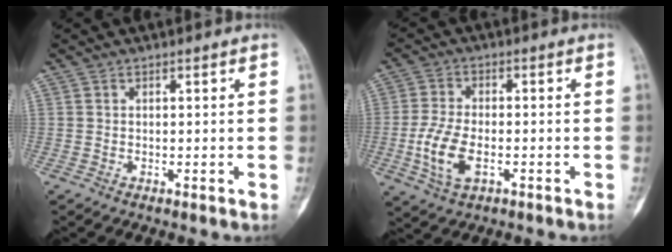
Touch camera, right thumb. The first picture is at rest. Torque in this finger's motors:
{"motor_torque": [-0.09, 0.42, 0.44, 0.31, 0.09]}